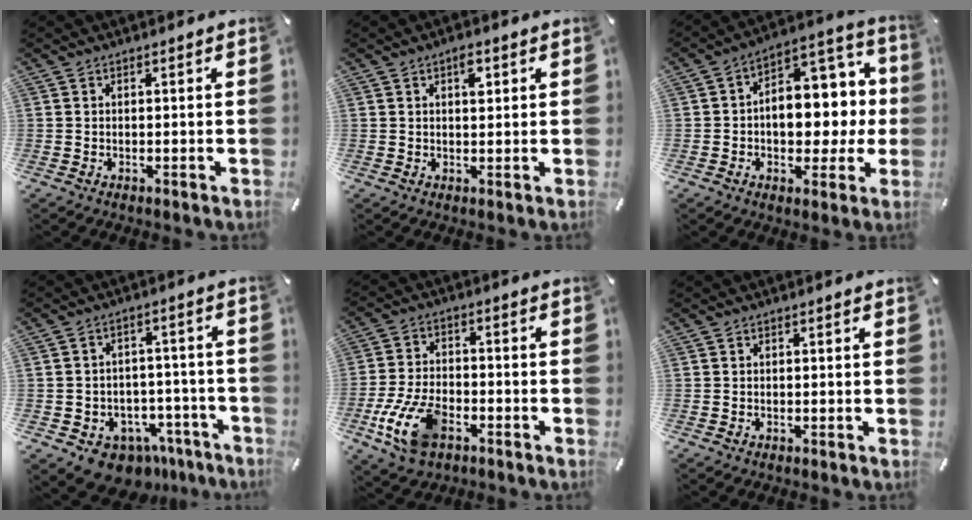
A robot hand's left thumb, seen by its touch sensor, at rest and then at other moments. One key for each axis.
{"total": 3.1, "fx": 1.3, "fy": 1.6, "fz": 2.3, "tx": -0.027, "ty": -0.004, "tz": 0.016}
{"total": 12.9, "fx": -0.1, "fy": 9.5, "fz": 8.8, "tx": -0.102, "ty": -0.009, "tz": 0.005}
{"total": 7.9, "fx": -5.1, "fy": 5.7, "fz": 1.8, "tx": -0.024, "ty": 0.035, "tz": -0.080}
{"total": 12.7, "fx": -5.8, "fy": 7.1, "fz": 8.9, "tx": -0.193, "ty": 0.014, "tz": -0.105}
{"total": 0.0}